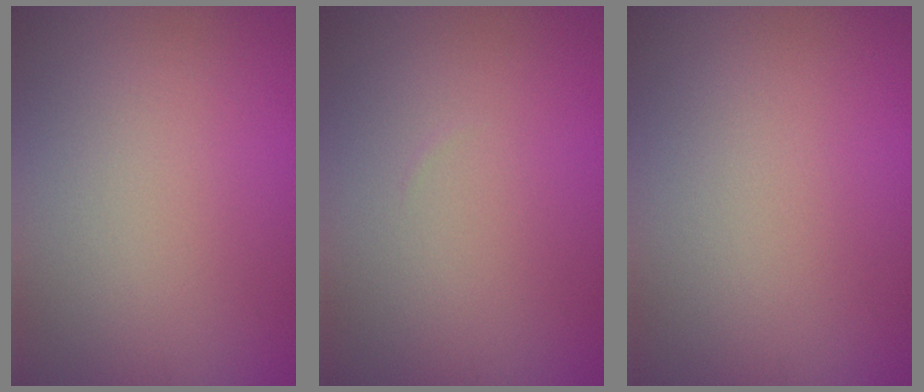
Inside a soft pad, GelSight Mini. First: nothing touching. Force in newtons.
{"total": 0.0}
{"total": 0.0}